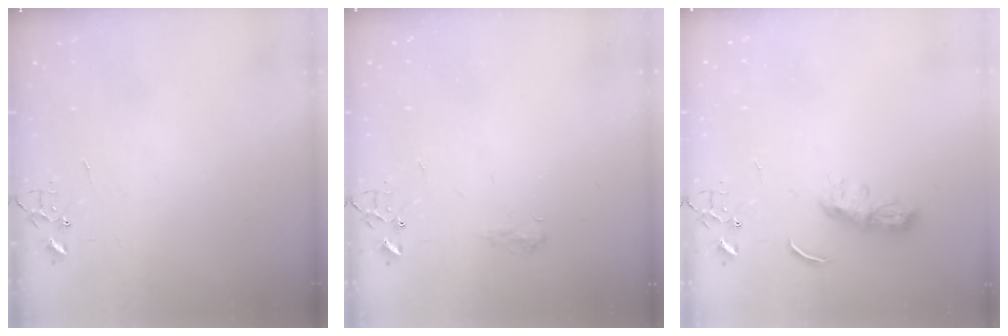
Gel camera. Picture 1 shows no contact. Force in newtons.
{"total": 6.6, "press": 6.6, "slide": 0.8}
{"total": 6.5, "press": 6.4, "slide": 0.6}